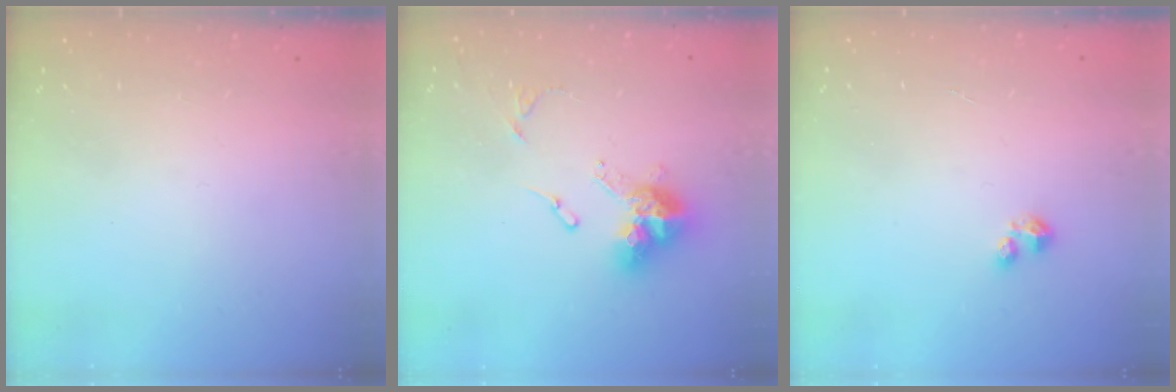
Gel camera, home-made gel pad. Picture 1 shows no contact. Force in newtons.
{"total": 12.3, "press": 12.3, "slide": 1.2}
{"total": 2.4, "press": 2.4, "slide": 0.3}